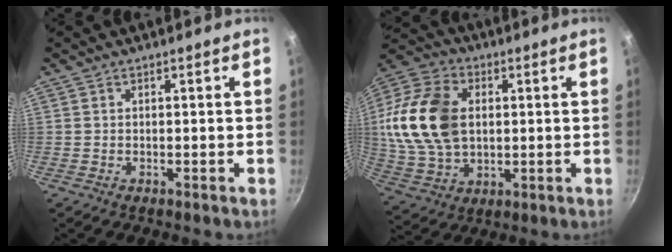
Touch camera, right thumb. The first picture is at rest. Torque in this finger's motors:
{"motor_torque": [0.12, 0.67, 0.43, -0.20, 0.44]}